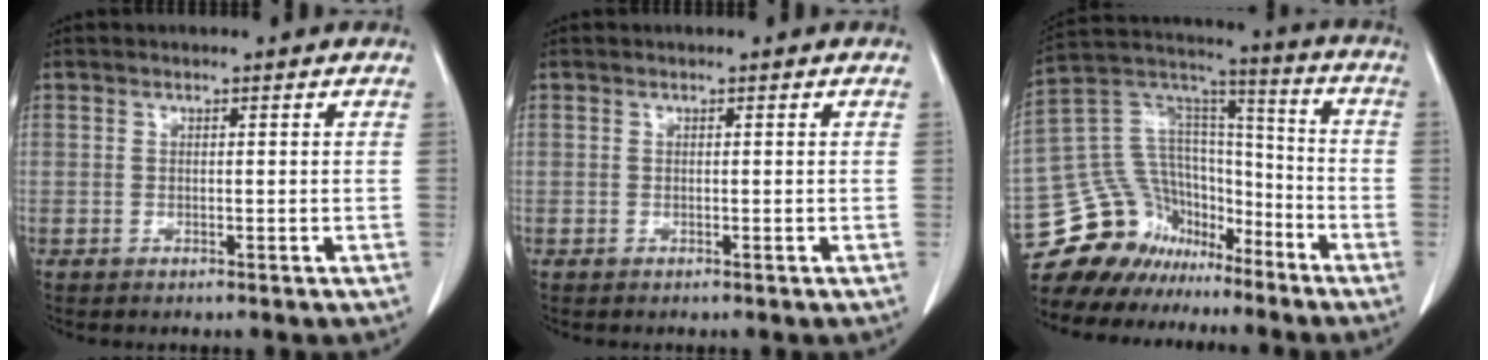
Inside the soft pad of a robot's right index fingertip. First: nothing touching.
{"total": 0.0}
{"total": 17.6, "force": [-13.6, 10.4, 4.0], "torque": [-0.087, 0.088, -0.235]}